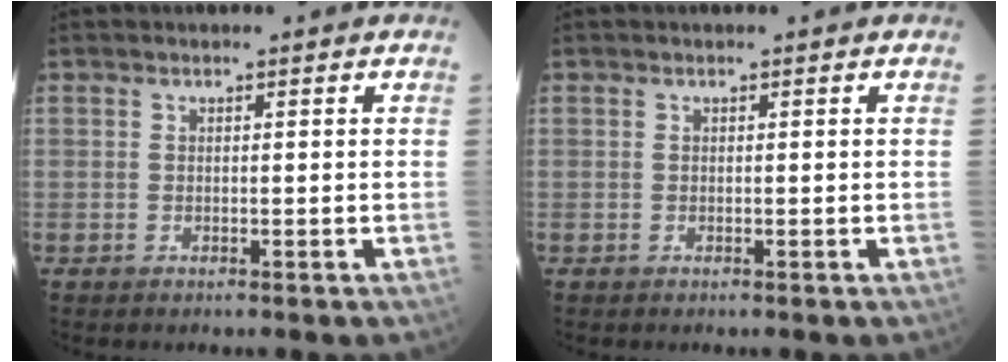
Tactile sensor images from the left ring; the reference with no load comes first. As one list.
[{"total": 0.0}]